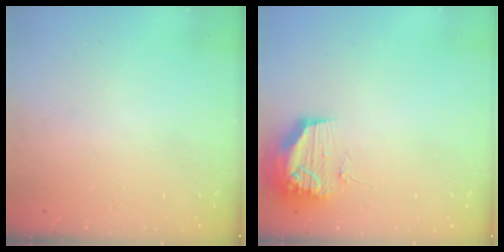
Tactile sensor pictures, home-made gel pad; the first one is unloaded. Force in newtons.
{"total": 11.1, "press": 11.1, "slide": 0.8}